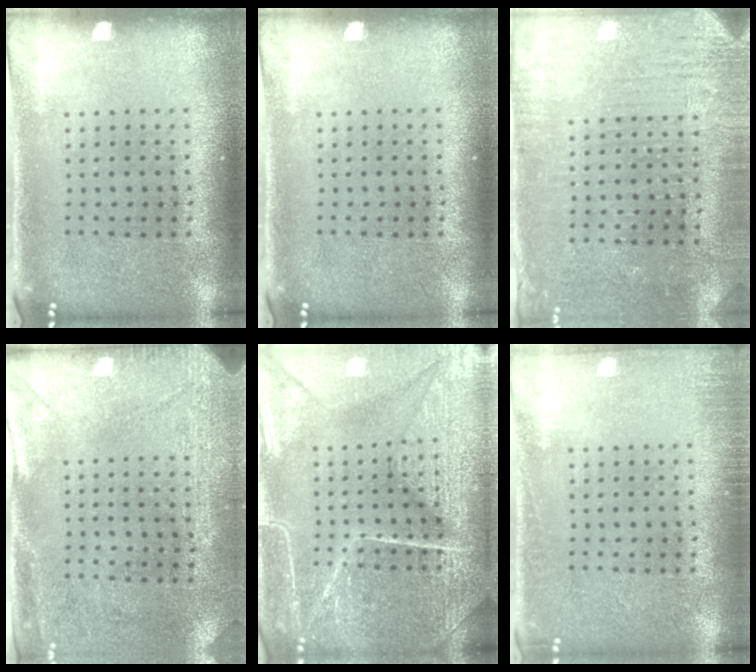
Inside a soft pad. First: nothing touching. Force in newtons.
{"total": 0.0}
{"total": 2.9, "press": 2.8, "slide": 0.7}
{"total": 3.0, "press": 2.3, "slide": 1.9}
{"total": 7.0, "press": 6.9, "slide": 0.8}
{"total": 1.3, "press": 1.3, "slide": 0.3}